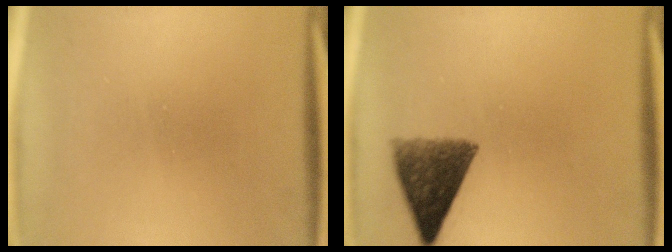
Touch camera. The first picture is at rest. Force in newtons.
{"total": 9.0}